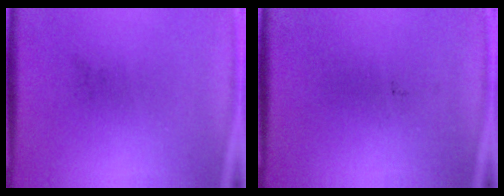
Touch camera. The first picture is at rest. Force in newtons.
{"total": 0.0}